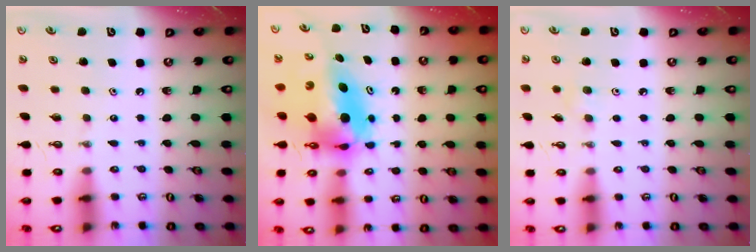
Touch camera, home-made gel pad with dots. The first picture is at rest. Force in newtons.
{"total": 7.9, "press": 7.8, "slide": 1.5}
{"total": 5.4, "press": 4.9, "slide": 2.2}